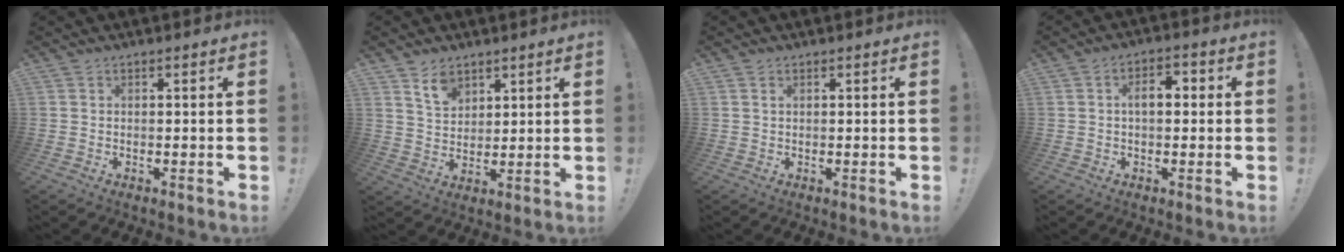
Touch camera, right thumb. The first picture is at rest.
{"total": 7.5, "force": [5.2, 4.4, 3.0], "torque": [-0.054, -0.024, 0.098]}
{"total": 0.8, "force": [0.4, 0.4, 0.5], "torque": [-0.011, 0.001, 0.007]}
{"total": 5.7, "force": [0.3, 3.2, 4.7], "torque": [-0.074, 0.012, 0.001]}